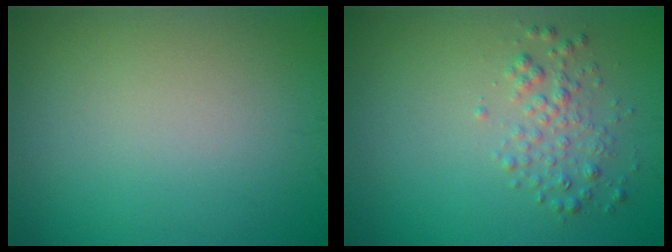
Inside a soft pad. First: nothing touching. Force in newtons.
{"total": 2.0, "press": 2.0, "slide": 0.1}